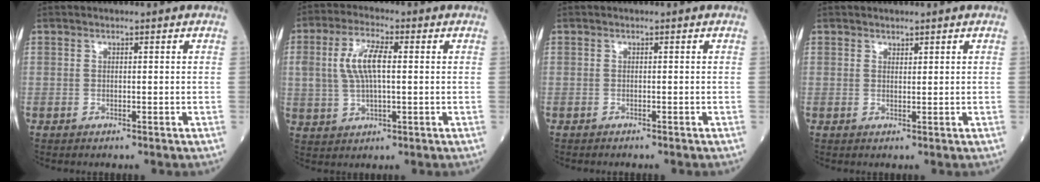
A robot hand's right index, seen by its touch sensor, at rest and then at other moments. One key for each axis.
{"total": 7.8, "fx": 1.2, "fy": 2.8, "fz": 7.2, "tx": -0.155, "ty": 0.011, "tz": 0.026}
{"total": 1.2, "fx": -1.1, "fy": 0.1, "fz": 0.4, "tx": -0.005, "ty": 0.000, "tz": -0.015}
{"total": 0.8, "fx": 0.7, "fy": 0.3, "fz": 0.1, "tx": -0.002, "ty": -0.004, "tz": 0.012}